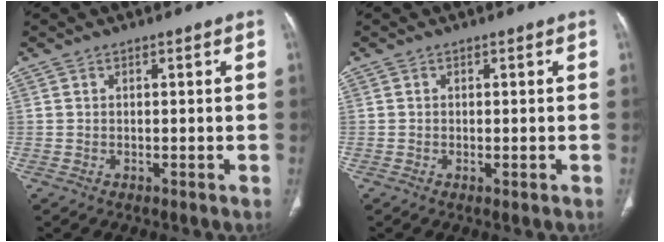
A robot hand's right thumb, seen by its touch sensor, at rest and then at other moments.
{"total": 0.8, "force": [-0.3, 0.3, 0.7], "torque": [-0.016, -0.004, -0.003]}